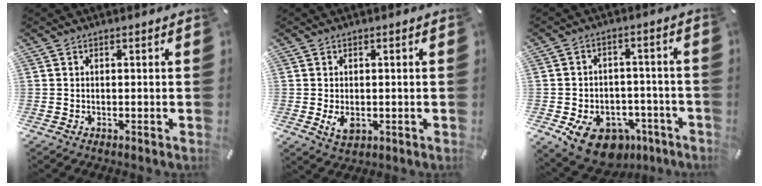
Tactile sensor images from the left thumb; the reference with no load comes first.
{"total": 3.4, "force": [-0.6, 2.4, 2.4], "torque": [-0.056, -0.008, -0.015]}
{"total": 11.9, "force": [-6.5, 8.4, 5.3], "torque": [-0.077, 0.052, -0.103]}